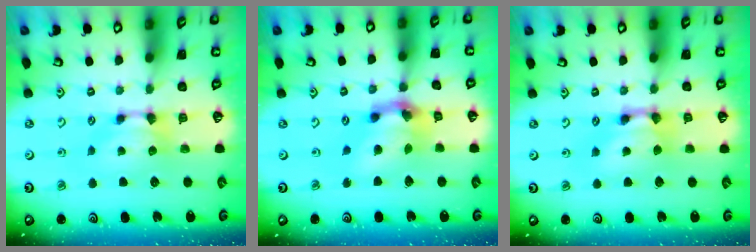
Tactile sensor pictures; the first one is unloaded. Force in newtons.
{"total": 8.3, "press": 8.0, "slide": 2.2}
{"total": 2.5, "press": 2.5, "slide": 0.2}